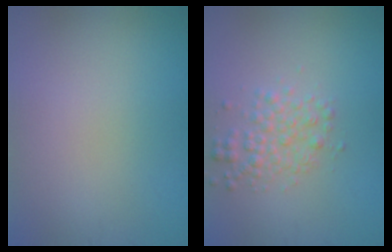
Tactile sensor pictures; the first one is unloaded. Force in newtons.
{"total": 2.5, "press": 2.5, "slide": 0.0}